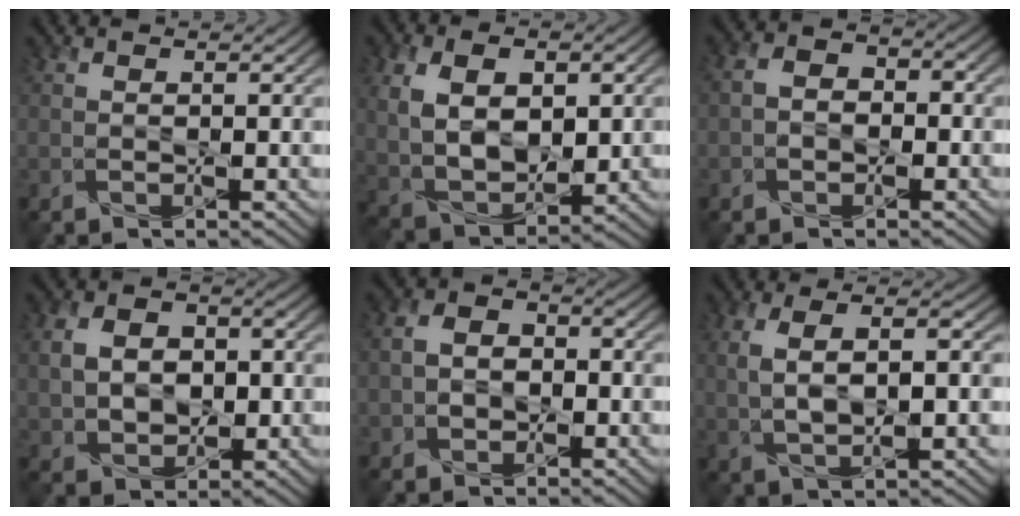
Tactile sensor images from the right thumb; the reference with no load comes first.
{"total": 10.3, "force": [1.9, 6.6, 7.7], "torque": [-0.175, -0.004, 0.041]}
{"total": 3.7, "force": [-0.9, 2.9, 2.2], "torque": [-0.036, 0.006, -0.026]}
{"total": 8.1, "force": [-0.2, 6.1, 5.3], "torque": [-0.124, -0.002, -0.002]}
{"total": 5.8, "force": [-1.5, 4.5, 3.4], "torque": [-0.064, -0.004, -0.033]}
{"total": 8.1, "force": [0.3, 3.9, 7.1], "torque": [-0.153, 0.005, 0.011]}